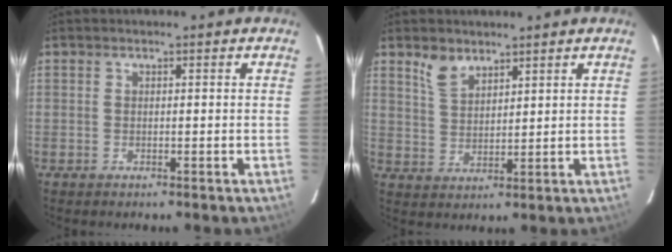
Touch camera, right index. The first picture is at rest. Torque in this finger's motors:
{"motor_torque": [0.15, 0.15, 0.03, 0.04]}